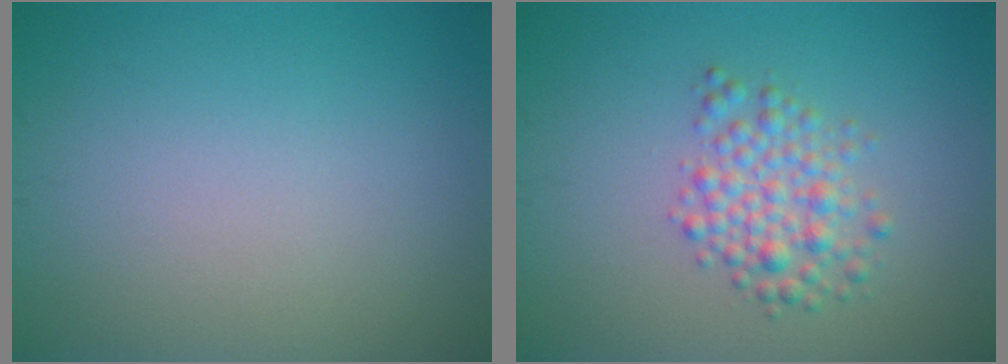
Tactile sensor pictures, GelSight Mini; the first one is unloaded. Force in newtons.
{"total": 3.2, "press": 3.2, "slide": 0.0}